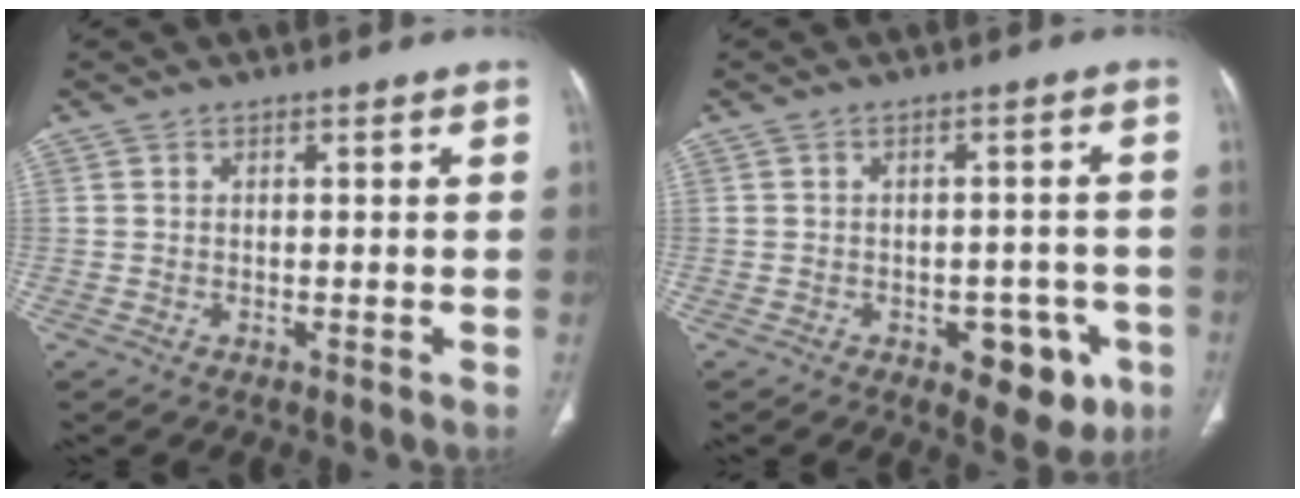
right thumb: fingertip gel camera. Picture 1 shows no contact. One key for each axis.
{"total": 8.7, "fx": -3.8, "fy": 4.9, "fz": 6.1, "tx": -0.038, "ty": 0.016, "tz": -0.040}